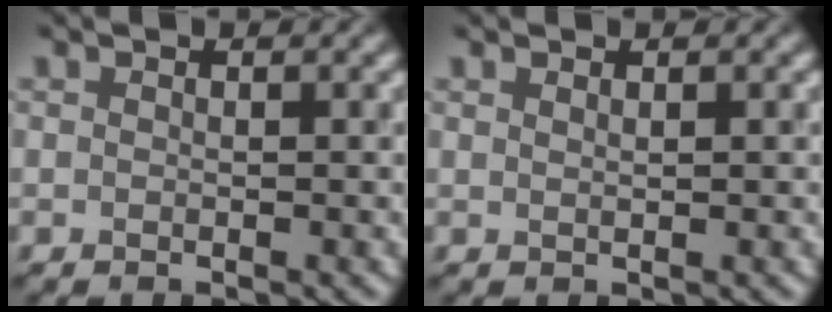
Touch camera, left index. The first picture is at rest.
{"total": 0.8, "force": [0.7, 0.3, 0.3], "torque": [0.005, -0.003, 0.006]}